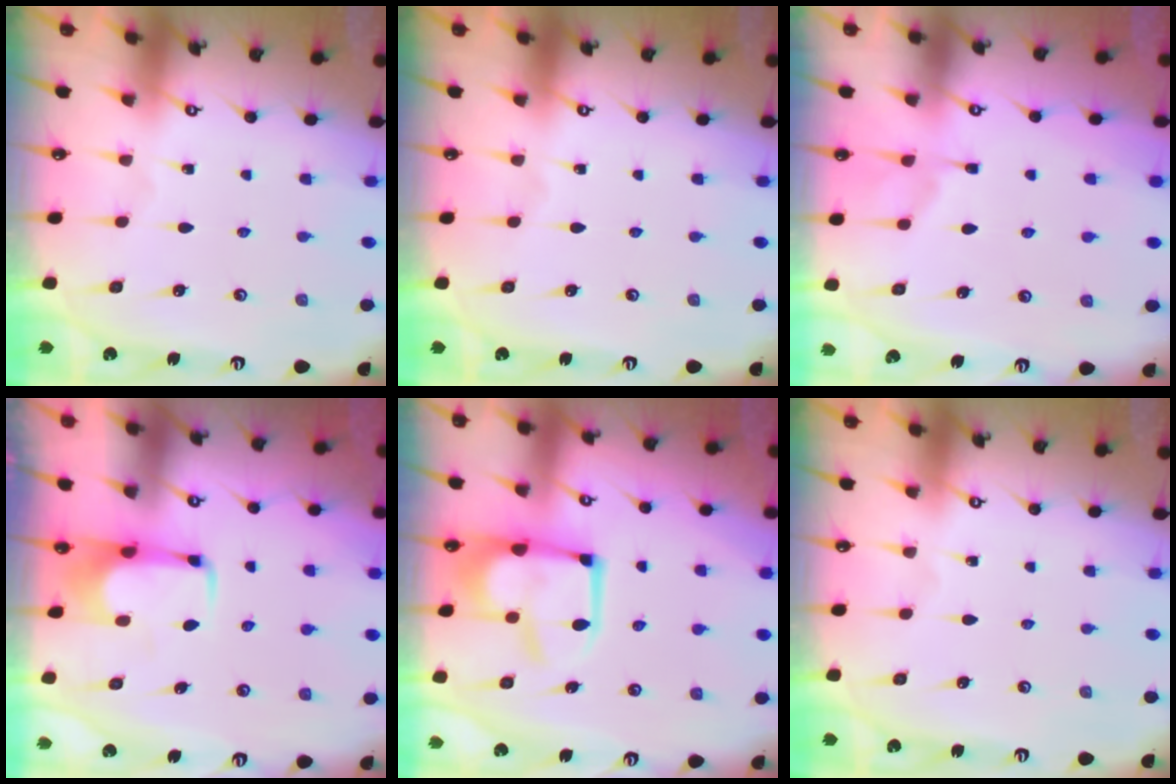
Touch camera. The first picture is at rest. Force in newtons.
{"total": 0.0}
{"total": 1.7, "press": 1.4, "slide": 0.9}
{"total": 1.3, "press": 1.2, "slide": 0.3}
{"total": 9.3, "press": 9.3, "slide": 1.0}
{"total": 0.0}